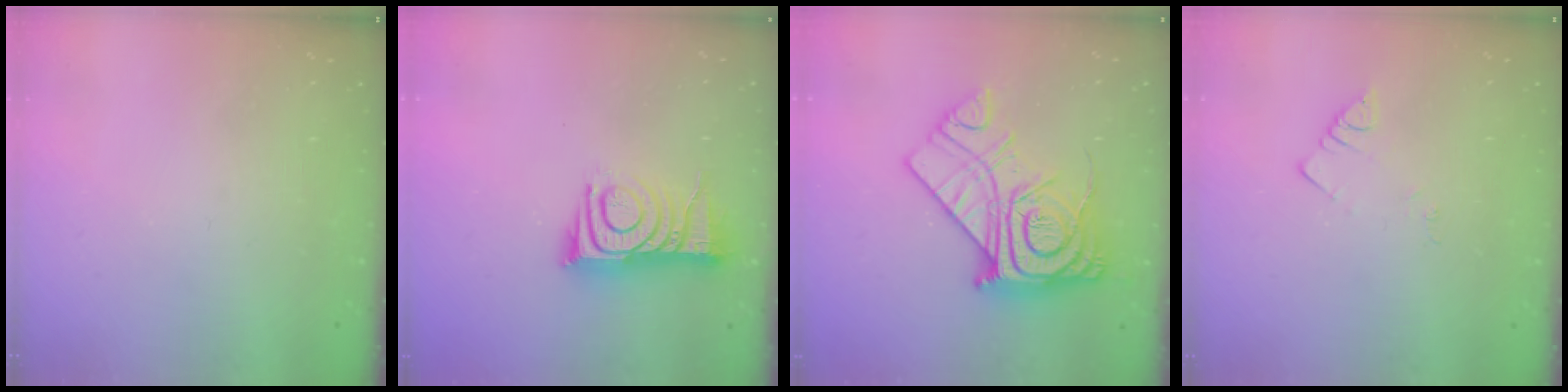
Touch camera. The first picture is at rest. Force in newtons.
{"total": 11.6, "press": 11.6, "slide": 0.3}
{"total": 24.4, "press": 24.3, "slide": 2.4}
{"total": 2.2, "press": 2.2, "slide": 0.4}